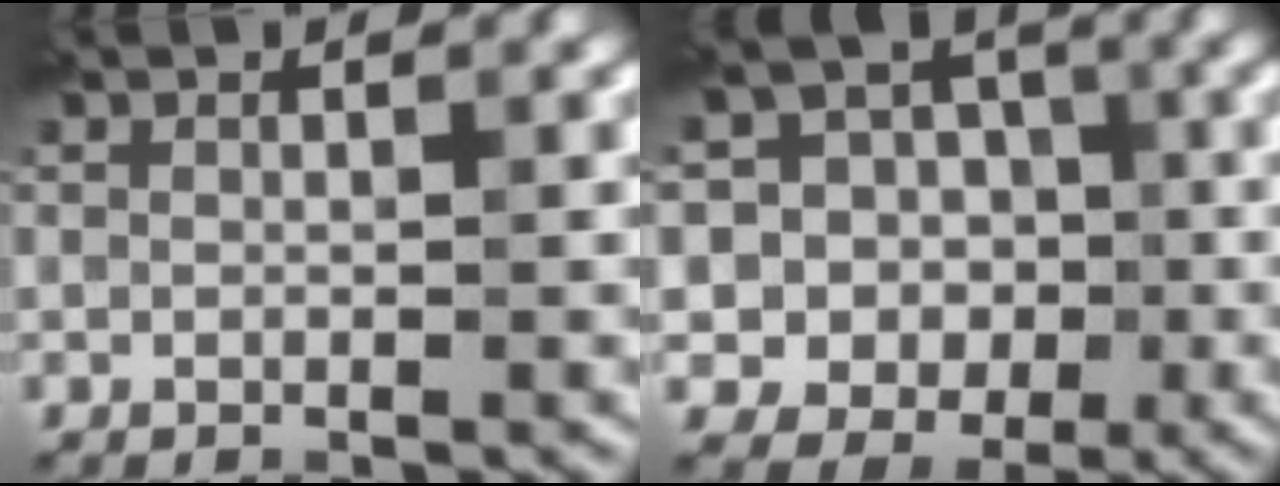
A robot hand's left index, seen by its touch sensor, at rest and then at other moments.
{"total": 8.0, "force": [0.0, 7.6, 2.6], "torque": [-0.052, 0.025, -0.033]}